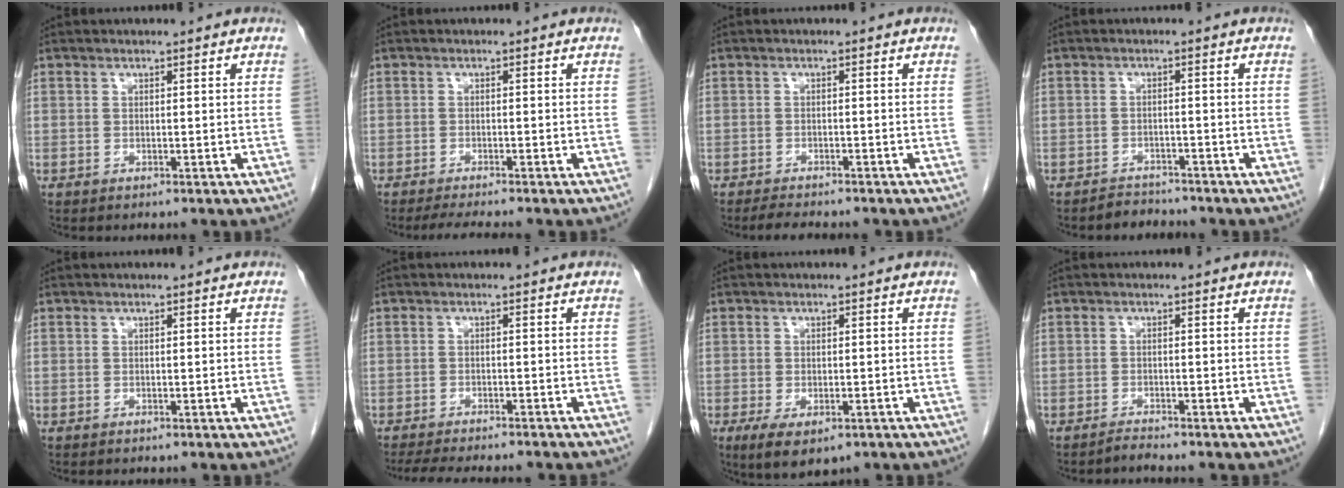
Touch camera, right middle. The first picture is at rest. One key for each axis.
{"total": 3.4, "fx": -2.9, "fy": -0.5, "fz": 1.6, "tx": -0.028, "ty": -0.011, "tz": -0.049}
{"total": 3.5, "fx": -3.2, "fy": 0.4, "fz": 1.4, "tx": -0.028, "ty": -0.010, "tz": -0.049}
{"total": 2.7, "fx": -2.5, "fy": 0.8, "fz": -0.6, "tx": 0.007, "ty": -0.002, "tz": -0.040}
{"total": 0.0}
{"total": 11.1, "fx": -9.8, "fy": 1.1, "fz": 4.9, "tx": -0.065, "ty": -0.014, "tz": -0.132}
{"total": 5.9, "fx": -3.2, "fy": 2.6, "fz": 4.2, "tx": -0.072, "ty": -0.012, "tz": -0.047}
{"total": 1.1, "fx": -1.1, "fy": -0.3, "fz": 0.0, "tx": 0.002, "ty": -0.004, "tz": -0.018}